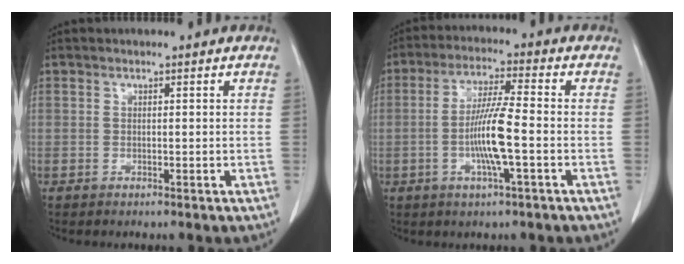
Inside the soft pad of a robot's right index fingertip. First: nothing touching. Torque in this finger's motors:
{"motor_torque": [1.49, -0.23, 0.64, 0.10]}